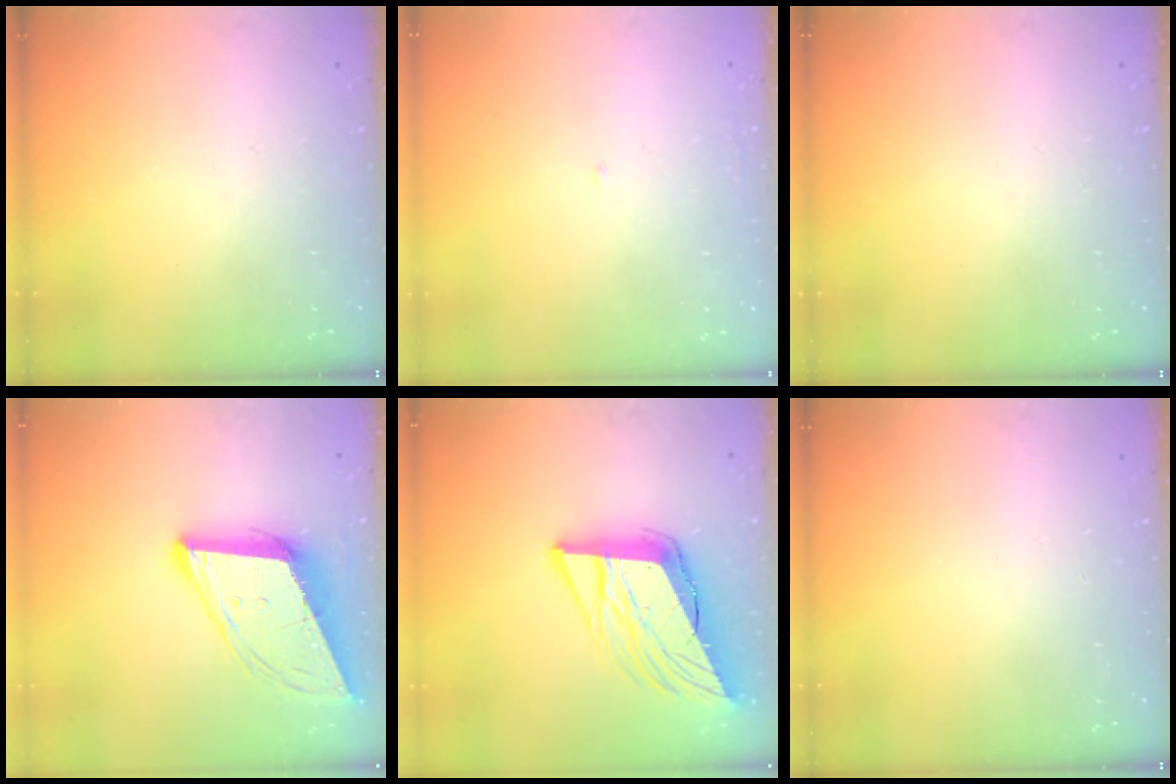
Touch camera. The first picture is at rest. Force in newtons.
{"total": 2.0, "press": 2.0, "slide": 0.2}
{"total": 0.0}
{"total": 12.6, "press": 12.0, "slide": 3.9}
{"total": 15.9, "press": 15.6, "slide": 3.0}
{"total": 0.0}